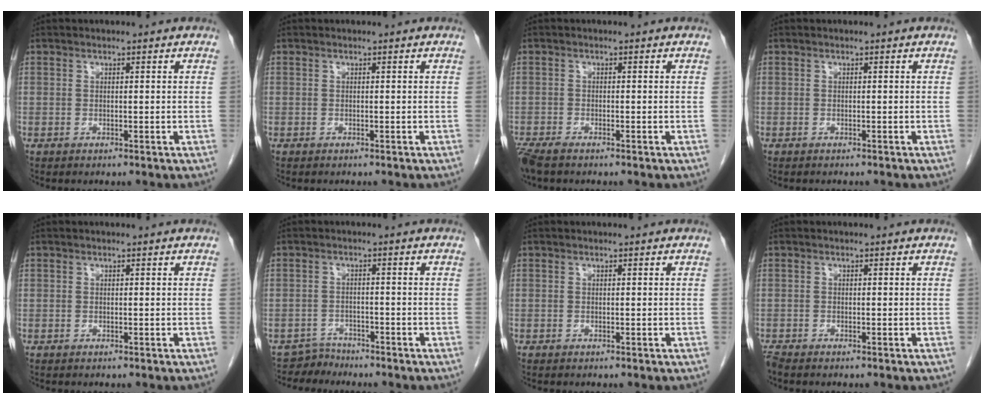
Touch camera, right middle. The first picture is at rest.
{"total": 0.9, "force": [-0.8, 0.2, 0.4], "torque": [-0.007, -0.001, -0.009]}
{"total": 3.4, "force": [-2.8, 0.8, 1.8], "torque": [-0.039, -0.011, -0.049]}
{"total": 1.8, "force": [-1.6, 0.3, 0.7], "torque": [-0.012, -0.002, -0.017]}
{"total": 0.0}
{"total": 2.5, "force": [-2.2, 0.4, -1.1], "torque": [0.023, -0.005, -0.038]}
{"total": 0.0}
{"total": 0.9, "force": [-0.9, 0.0, 0.2], "torque": [-0.013, -0.006, -0.019]}